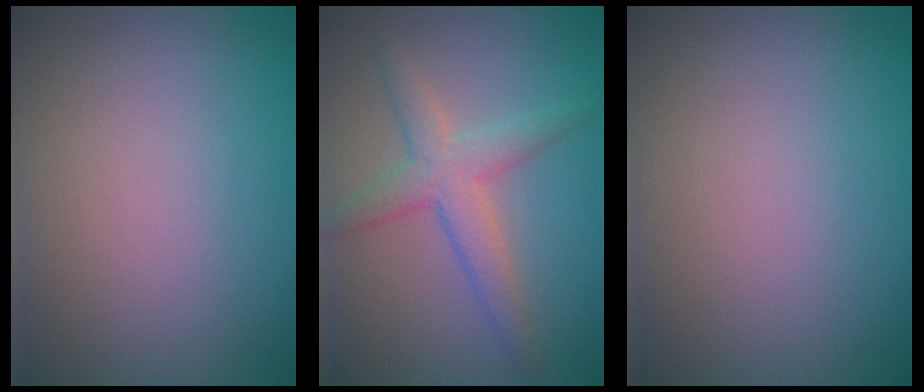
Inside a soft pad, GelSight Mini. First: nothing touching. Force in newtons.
{"total": 3.5, "press": 3.5, "slide": 0.2}
{"total": 0.0}